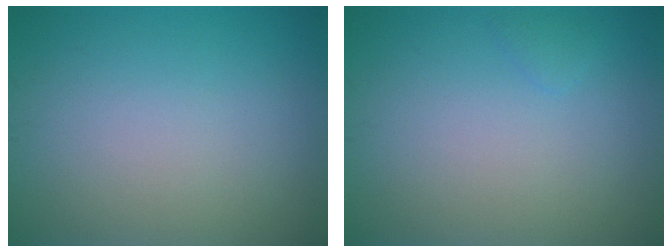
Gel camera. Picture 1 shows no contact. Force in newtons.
{"total": 0.6, "press": 0.6, "slide": 0.0}